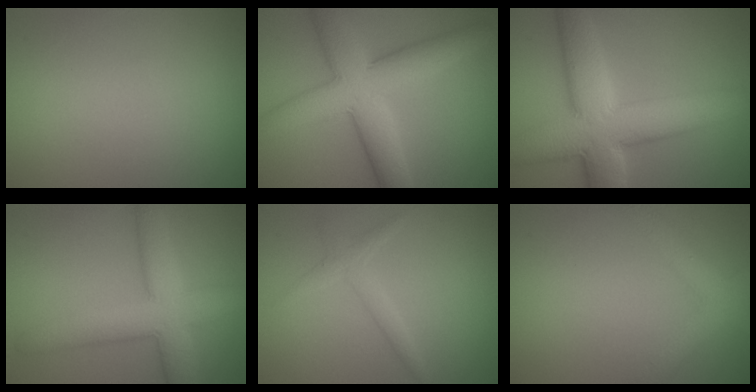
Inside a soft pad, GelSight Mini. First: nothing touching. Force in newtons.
{"total": 8.4, "press": 8.4, "slide": 0.2}
{"total": 9.8, "press": 9.8, "slide": 0.5}
{"total": 7.3, "press": 7.3, "slide": 0.4}
{"total": 1.7, "press": 1.7, "slide": 0.1}
{"total": 3.5, "press": 3.5, "slide": 0.1}